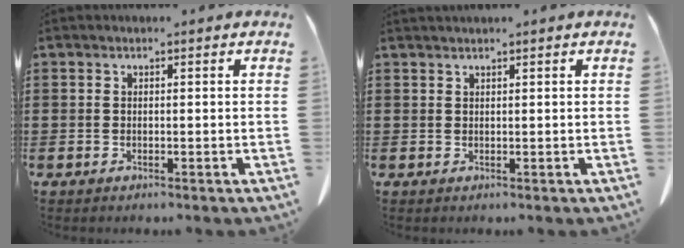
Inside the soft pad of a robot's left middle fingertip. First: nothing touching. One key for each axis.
{"total": 0.8, "fx": 0.7, "fy": 0.0, "fz": 0.2, "tx": -0.006, "ty": -0.002, "tz": 0.015}